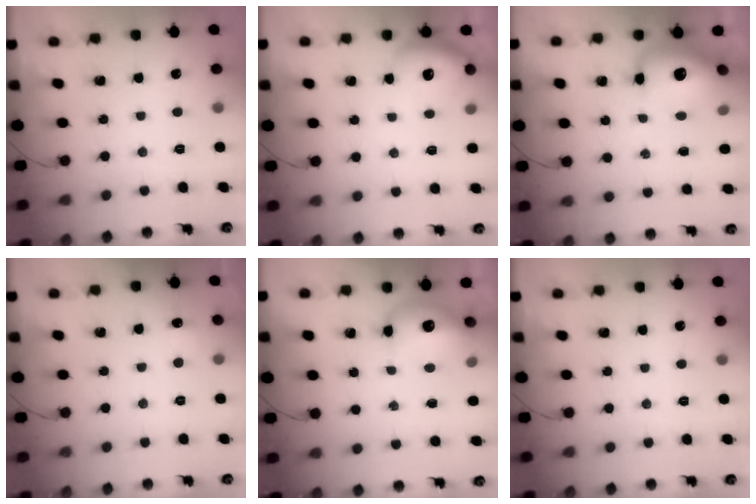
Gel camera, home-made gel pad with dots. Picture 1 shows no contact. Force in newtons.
{"total": 13.0, "press": 11.7, "slide": 5.5}
{"total": 13.9, "press": 13.5, "slide": 3.5}
{"total": 3.9, "press": 3.8, "slide": 1.0}
{"total": 12.6, "press": 12.3, "slide": 3.0}
{"total": 0.0}